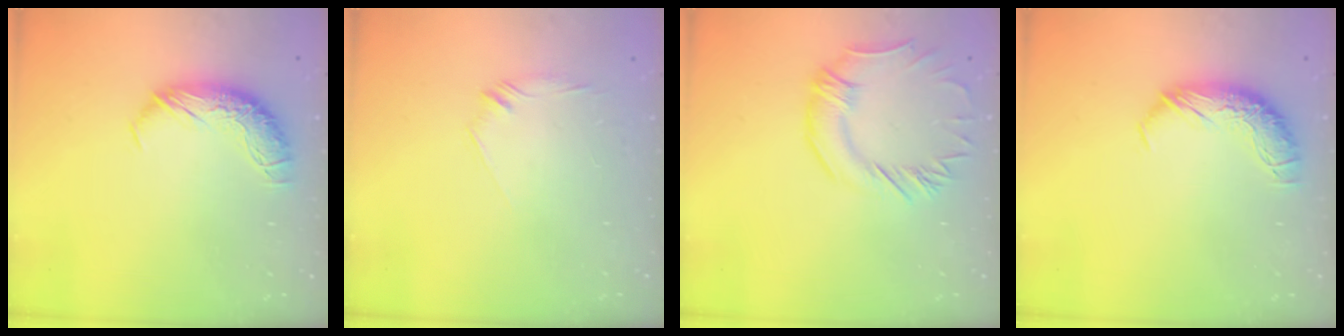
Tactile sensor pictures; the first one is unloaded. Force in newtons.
{"total": 6.3, "press": 6.2, "slide": 1.2}
{"total": 1.0, "press": 0.5, "slide": 0.8}
{"total": 0.0}